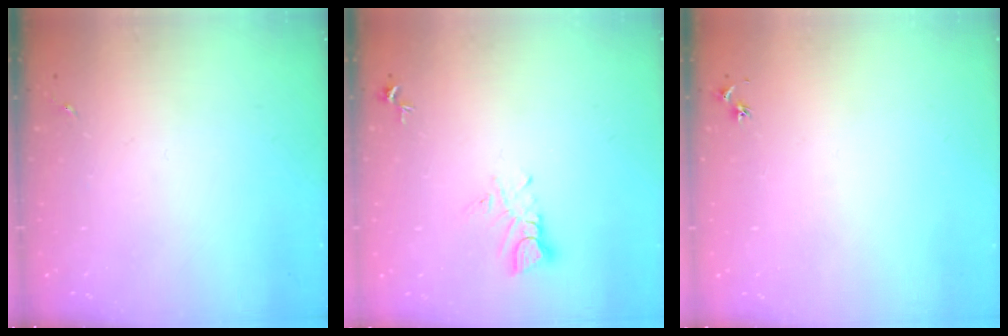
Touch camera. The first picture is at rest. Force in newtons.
{"total": 5.0, "press": 5.0, "slide": 0.3}
{"total": 3.0, "press": 2.9, "slide": 0.4}